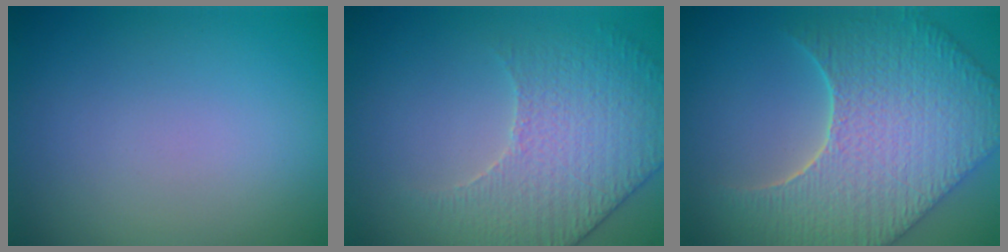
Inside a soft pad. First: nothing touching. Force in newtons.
{"total": 4.3, "press": 4.0, "slide": 1.5}
{"total": 8.8, "press": 7.2, "slide": 5.0}